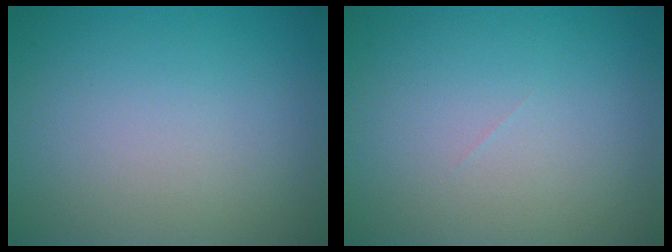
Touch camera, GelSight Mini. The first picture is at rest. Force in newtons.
{"total": 0.0}